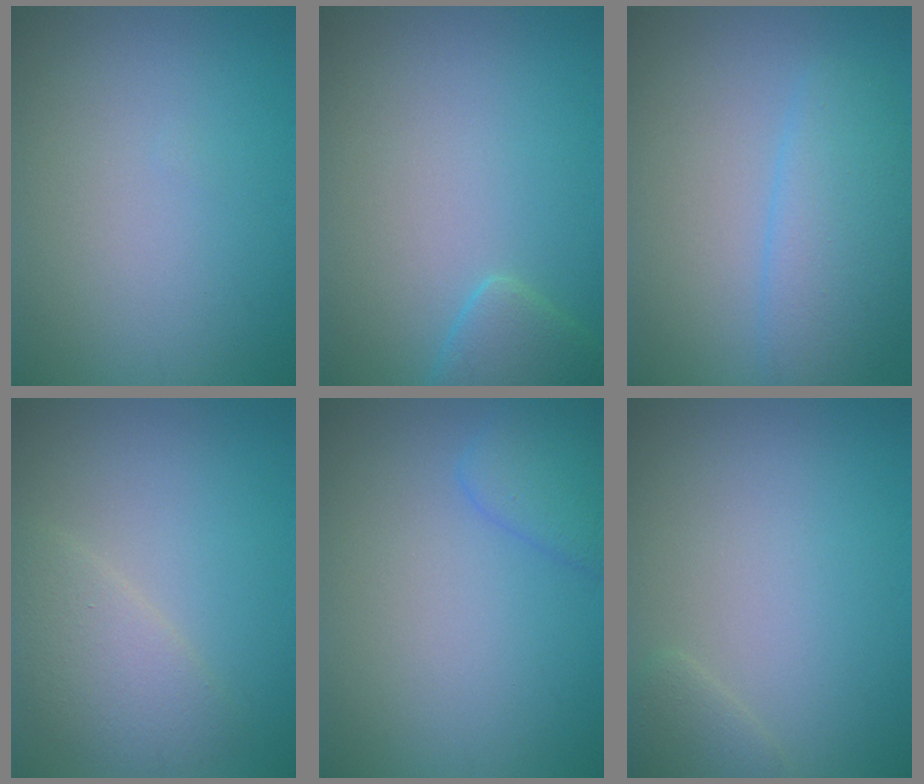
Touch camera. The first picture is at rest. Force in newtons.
{"total": 2.6, "press": 2.6, "slide": 0.2}
{"total": 4.3, "press": 4.3, "slide": 0.1}
{"total": 2.9, "press": 2.9, "slide": 0.2}
{"total": 2.5, "press": 2.5, "slide": 0.2}
{"total": 1.3, "press": 1.3, "slide": 0.2}